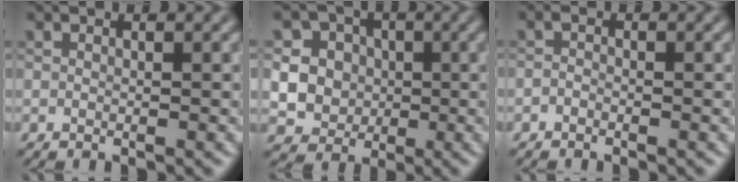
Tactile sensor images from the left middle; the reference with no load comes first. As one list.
[{"total": 7.9, "force": [1.2, 7.3, 2.7], "torque": [-0.063, 0.026, 0.018]}, {"total": 0.7, "force": [-0.5, 0.3, 0.3], "torque": [-0.006, -0.001, -0.012]}]